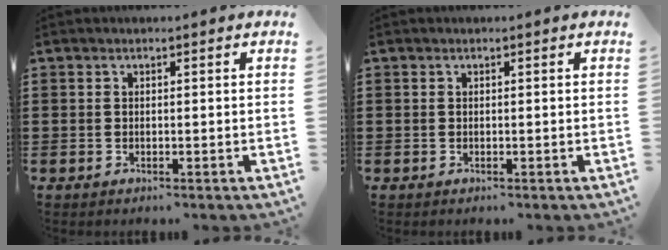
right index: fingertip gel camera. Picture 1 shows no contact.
{"total": 0.0}